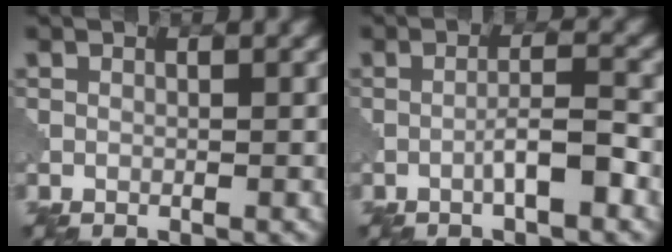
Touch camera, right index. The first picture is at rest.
{"total": 3.0, "force": [-1.4, 0.4, 2.7], "torque": [-0.044, 0.012, -0.027]}